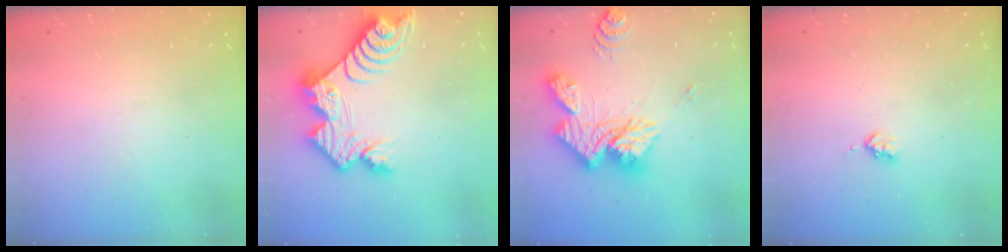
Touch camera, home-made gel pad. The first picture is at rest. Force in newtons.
{"total": 13.9, "press": 13.9, "slide": 1.0}
{"total": 19.3, "press": 19.1, "slide": 2.0}
{"total": 2.7, "press": 2.6, "slide": 0.5}